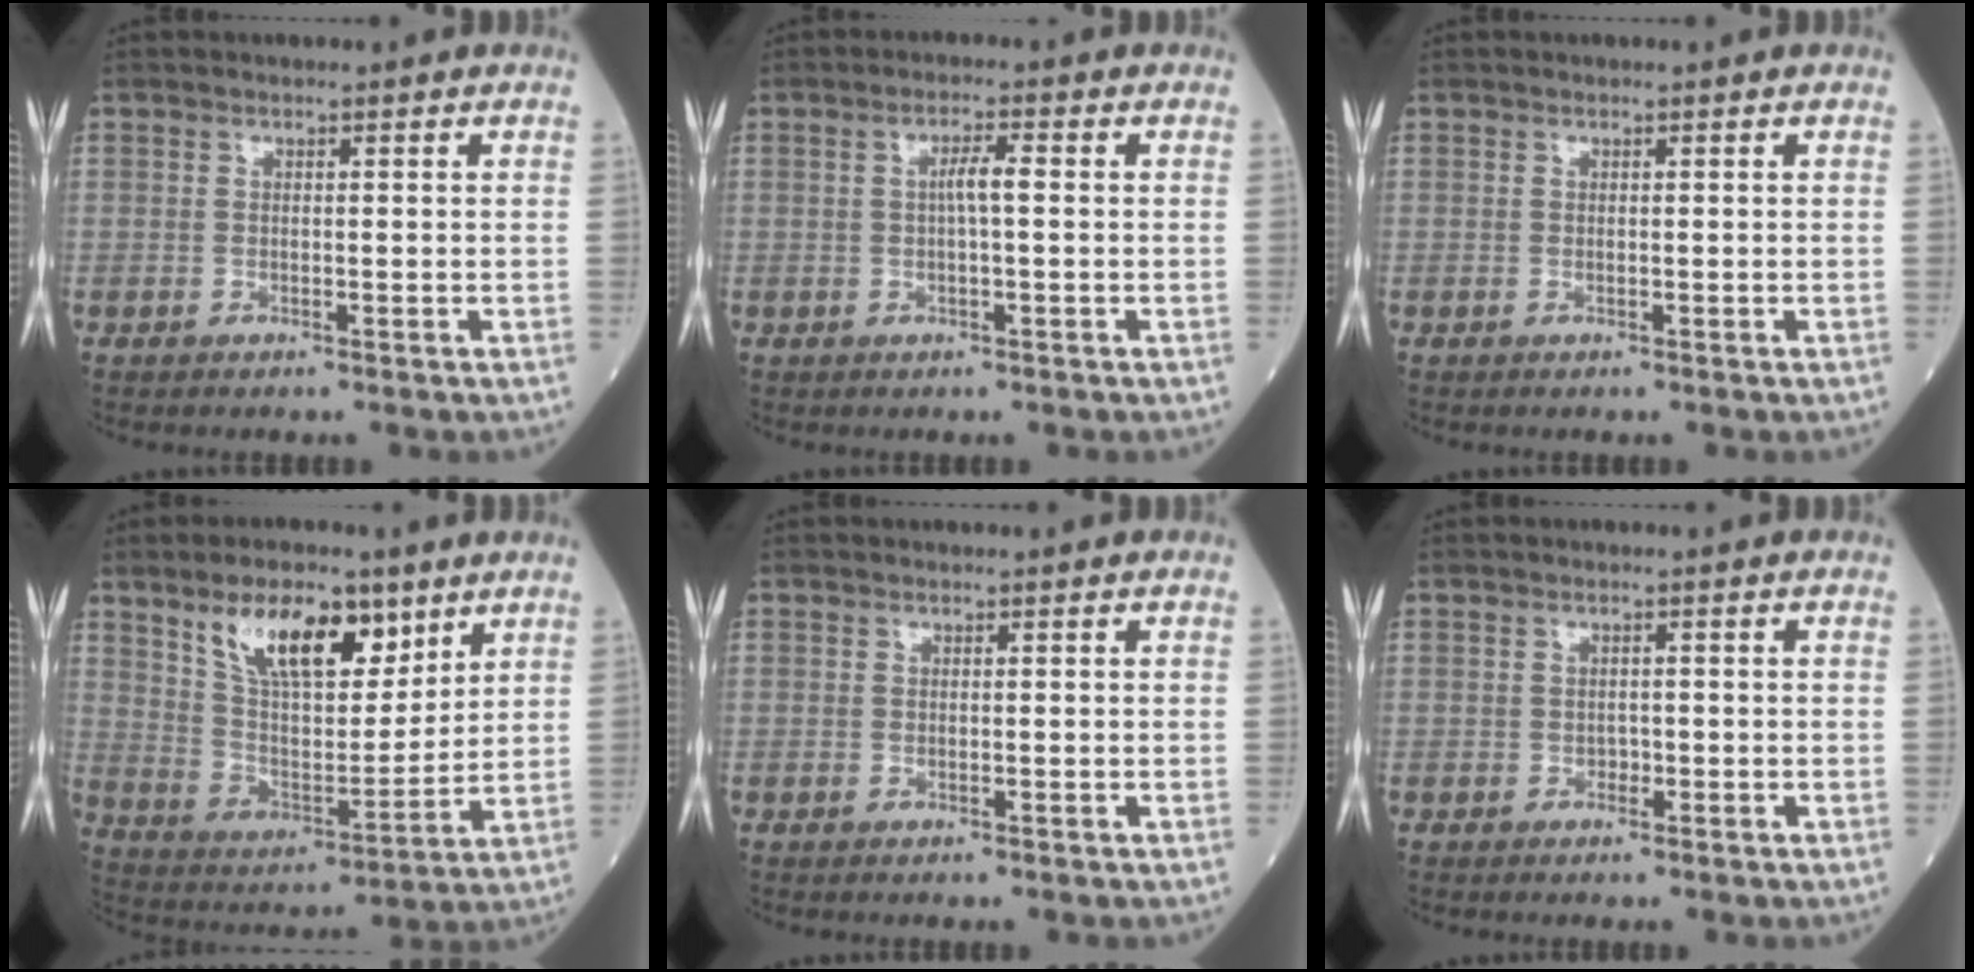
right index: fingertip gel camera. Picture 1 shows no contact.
{"total": 3.3, "force": [0.3, 0.8, 3.2], "torque": [-0.065, 0.009, 0.006]}
{"total": 0.0}
{"total": 15.4, "force": [8.7, 6.3, 11.0], "torque": [-0.200, 0.011, 0.164]}
{"total": 0.0}
{"total": 1.4, "force": [-0.4, 1.1, 0.8], "torque": [-0.024, 0.005, -0.004]}